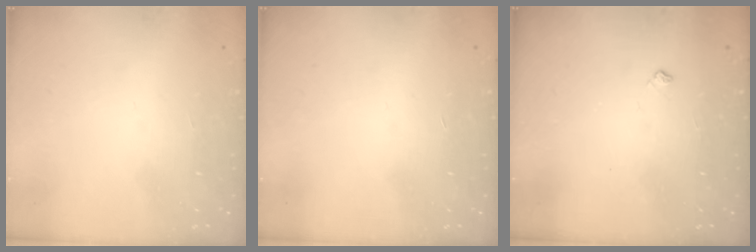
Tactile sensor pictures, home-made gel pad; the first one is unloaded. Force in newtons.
{"total": 0.0}
{"total": 3.9, "press": 3.9, "slide": 0.6}